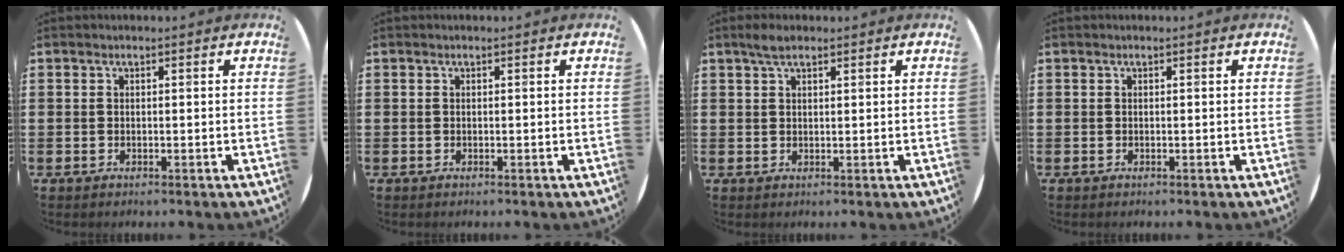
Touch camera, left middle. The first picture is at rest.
{"total": 0.0}
{"total": 2.4, "force": [1.8, 0.9, 1.3], "torque": [-0.020, 0.004, 0.029]}
{"total": 0.0}